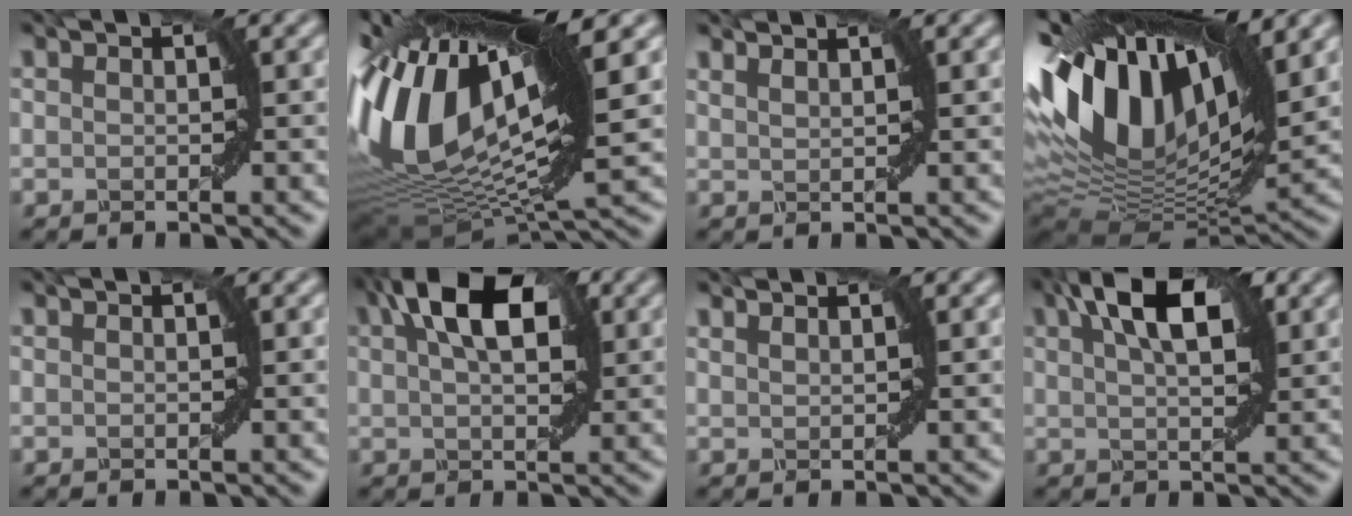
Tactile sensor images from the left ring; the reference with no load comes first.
{"total": 17.3, "force": [3.0, 7.3, 15.4], "torque": [-0.323, 0.018, 0.040]}
{"total": 2.8, "force": [2.3, 1.0, 1.2], "torque": [0.000, 0.007, 0.006]}
{"total": 15.8, "force": [5.8, 7.7, 12.5], "torque": [-0.236, 0.034, 0.084]}
{"total": 0.0}
{"total": 9.2, "force": [3.5, 4.8, 7.1], "torque": [-0.107, 0.029, 0.044]}
{"total": 2.1, "force": [1.8, 0.8, 0.9], "torque": [0.002, -0.003, 0.002]}
{"total": 8.2, "force": [3.6, 3.6, 6.5], "torque": [-0.091, 0.028, 0.042]}